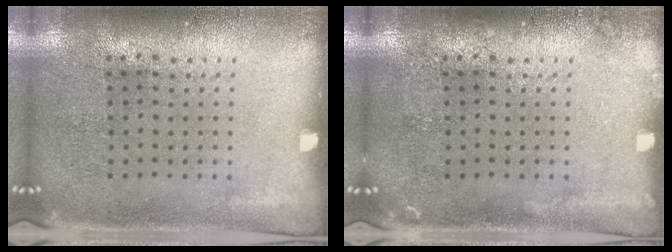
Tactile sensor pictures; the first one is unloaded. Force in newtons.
{"total": 0.7, "press": 0.7, "slide": 0.2}